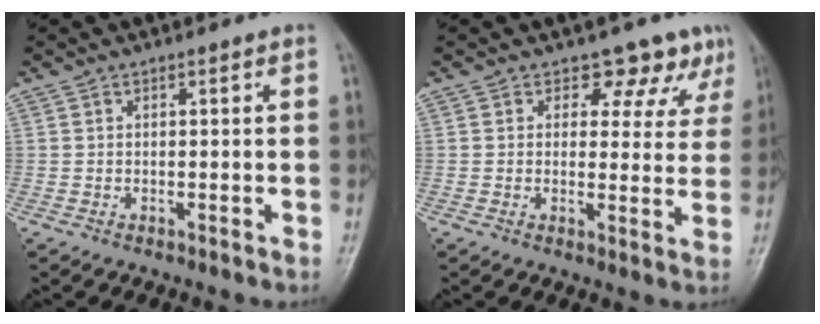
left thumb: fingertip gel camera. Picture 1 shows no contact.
{"total": 7.3, "force": [5.6, 4.4, 1.7], "torque": [0.021, -0.029, 0.049]}